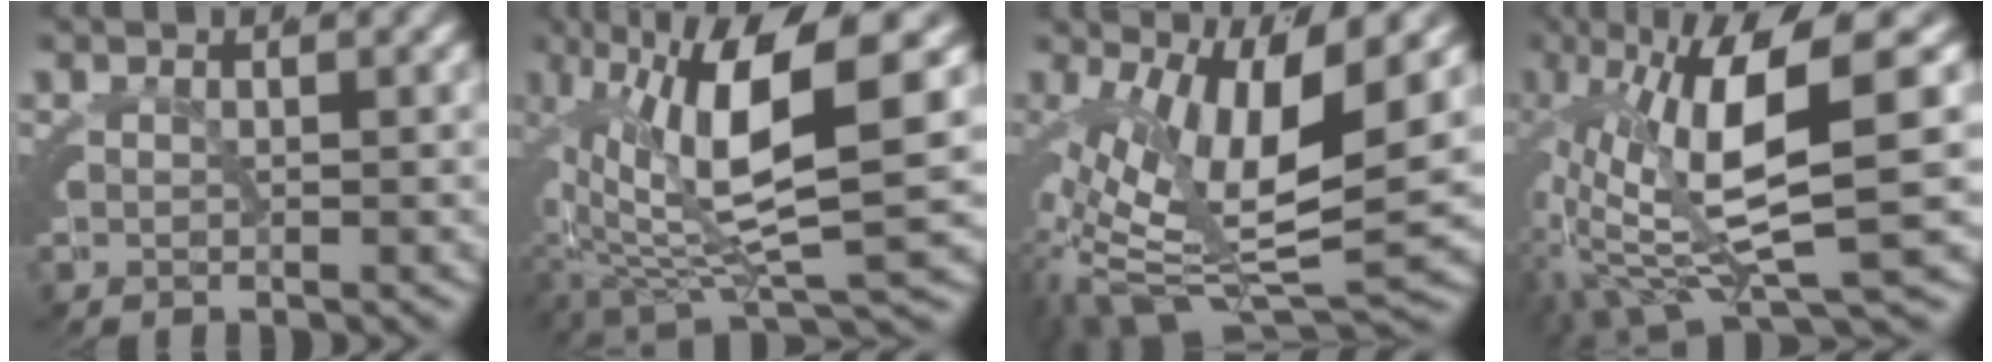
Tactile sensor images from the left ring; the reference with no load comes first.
{"total": 13.0, "force": [-0.6, 6.7, 11.2], "torque": [-0.193, -0.016, 0.002]}
{"total": 9.8, "force": [-2.6, 4.6, 8.2], "torque": [-0.136, -0.033, -0.028]}
{"total": 11.7, "force": [0.0, 4.9, 10.6], "torque": [-0.192, -0.002, -0.001]}